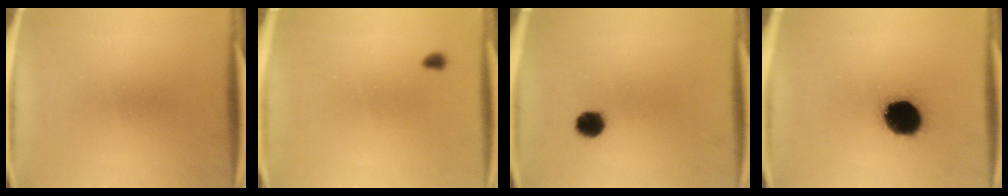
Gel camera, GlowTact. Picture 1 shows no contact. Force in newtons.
{"total": 0.9}
{"total": 4.0}
{"total": 14.7}